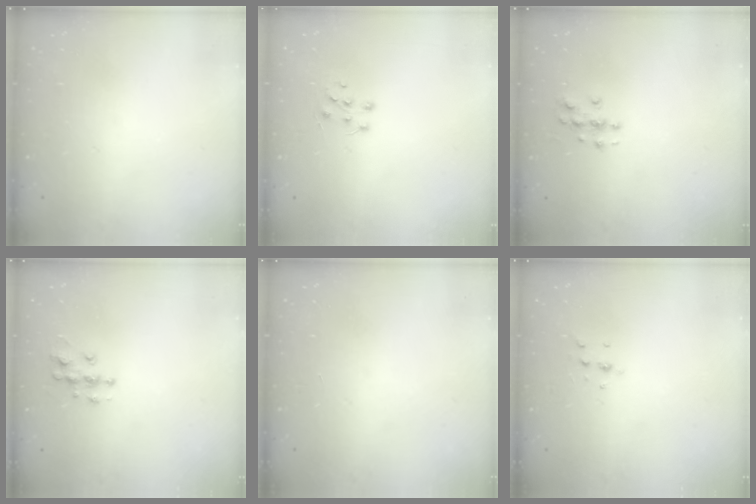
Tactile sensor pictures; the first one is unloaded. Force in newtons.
{"total": 5.5, "press": 5.5, "slide": 0.6}
{"total": 3.4, "press": 3.4, "slide": 0.2}
{"total": 7.0, "press": 7.0, "slide": 0.3}
{"total": 0.0}
{"total": 4.5, "press": 4.3, "slide": 1.3}